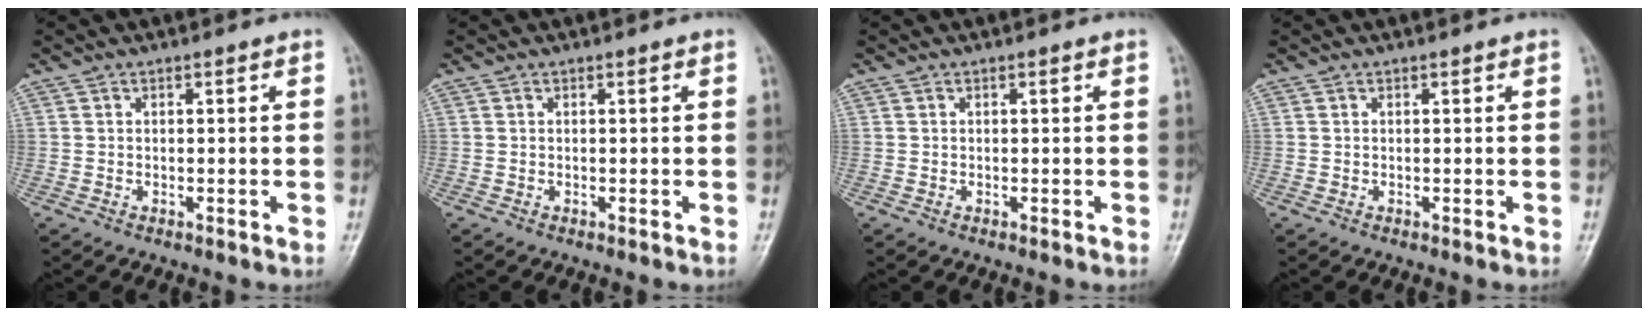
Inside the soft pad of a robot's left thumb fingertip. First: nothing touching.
{"total": 0.0}
{"total": 0.0}
{"total": 0.0}